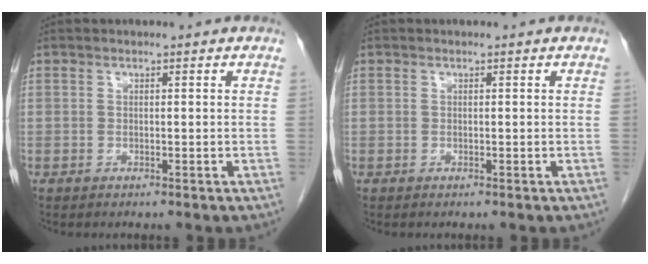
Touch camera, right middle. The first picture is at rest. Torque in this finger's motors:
{"motor_torque": [0.25, -0.86, 0.00, -0.02]}